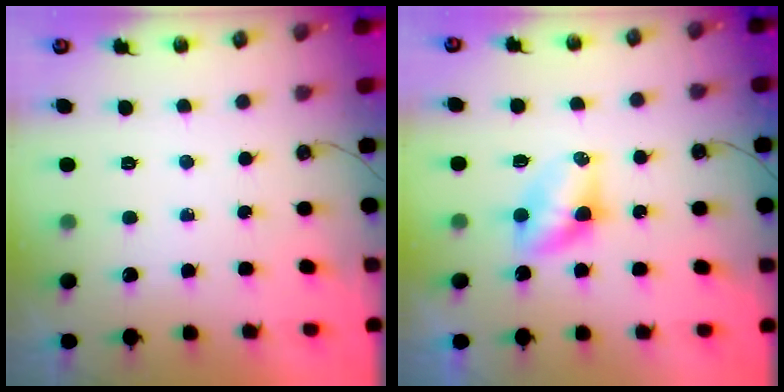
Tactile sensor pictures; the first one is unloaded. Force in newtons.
{"total": 4.6, "press": 4.5, "slide": 0.4}